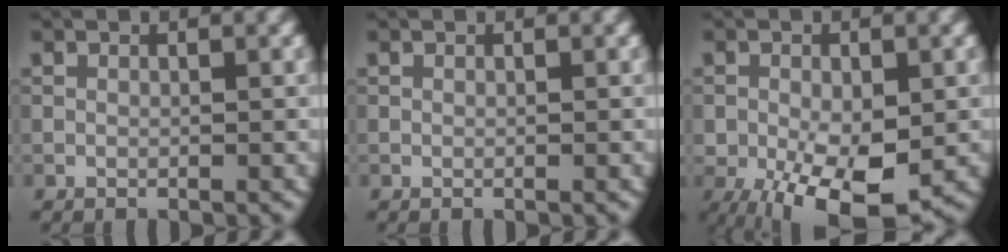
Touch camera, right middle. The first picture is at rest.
{"total": 0.0}
{"total": 10.0, "force": [-3.6, 5.2, 7.8], "torque": [-0.132, -0.036, -0.044]}